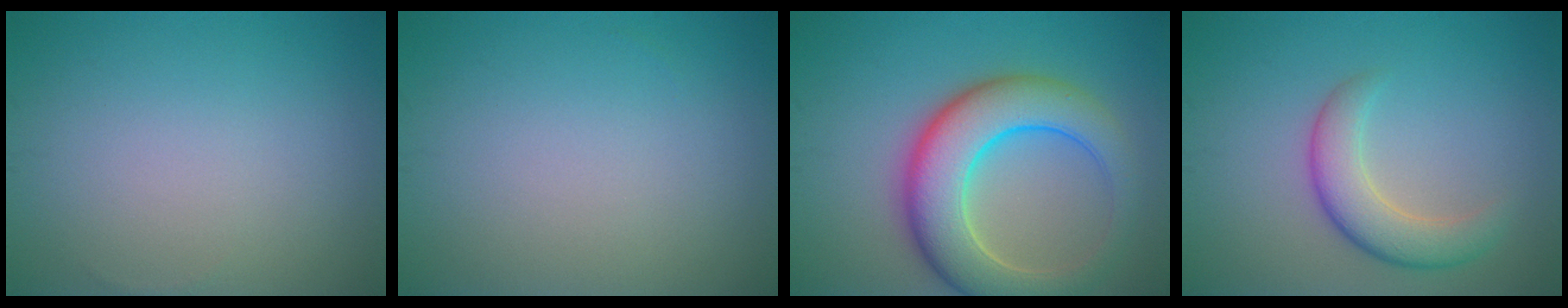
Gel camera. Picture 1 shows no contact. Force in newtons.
{"total": 0.0}
{"total": 9.1, "press": 9.1, "slide": 0.2}
{"total": 4.2, "press": 4.2, "slide": 0.3}